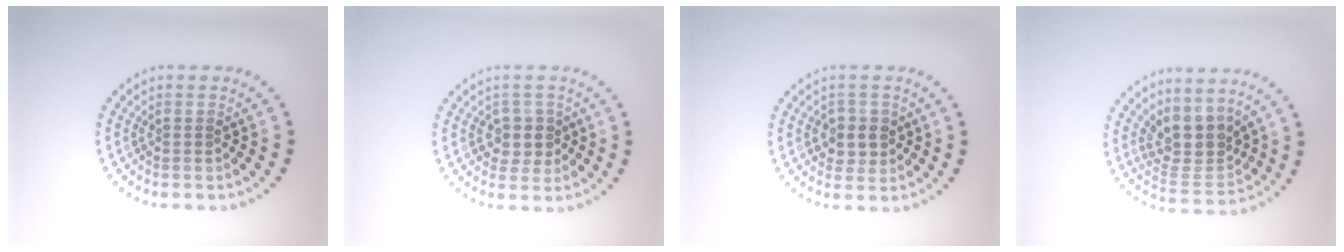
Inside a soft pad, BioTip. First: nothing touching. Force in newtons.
{"total": 2.3, "press": 2.0, "slide": 1.0}
{"total": 2.5, "press": 2.3, "slide": 0.9}
{"total": 4.0, "press": 3.2, "slide": 2.4}